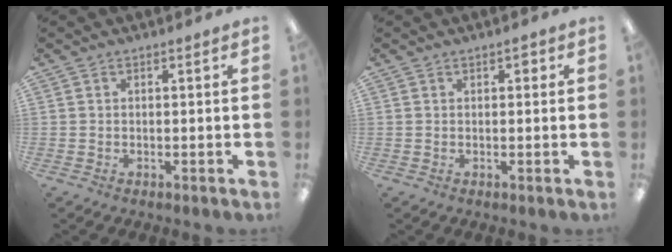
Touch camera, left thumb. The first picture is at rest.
{"total": 1.3, "force": [0.7, 0.7, 0.9], "torque": [-0.011, 0.000, 0.009]}